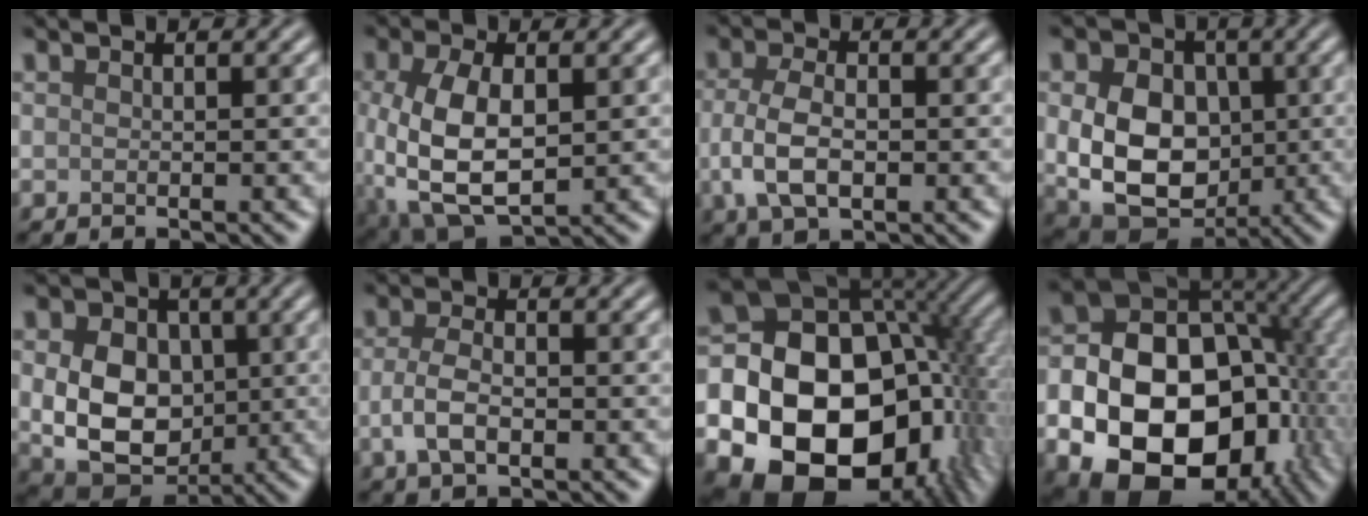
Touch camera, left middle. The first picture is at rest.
{"total": 8.0, "force": [-0.4, 4.4, 6.7], "torque": [-0.153, -0.008, -0.004]}
{"total": 4.7, "force": [-0.7, 2.7, 3.8], "torque": [-0.085, -0.006, -0.014]}
{"total": 10.1, "force": [0.0, 7.6, 6.7], "torque": [-0.118, -0.016, 0.004]}
{"total": 9.1, "force": [0.4, 6.9, 5.9], "torque": [-0.107, -0.014, 0.009]}
{"total": 3.3, "force": [-0.8, 1.8, 2.7], "torque": [-0.056, -0.001, -0.017]}
{"total": 24.4, "force": [-5.4, 19.6, 13.6], "torque": [-0.249, -0.030, -0.111]}
{"total": 20.2, "force": [-5.7, 14.7, 12.6], "torque": [-0.199, -0.033, -0.090]}